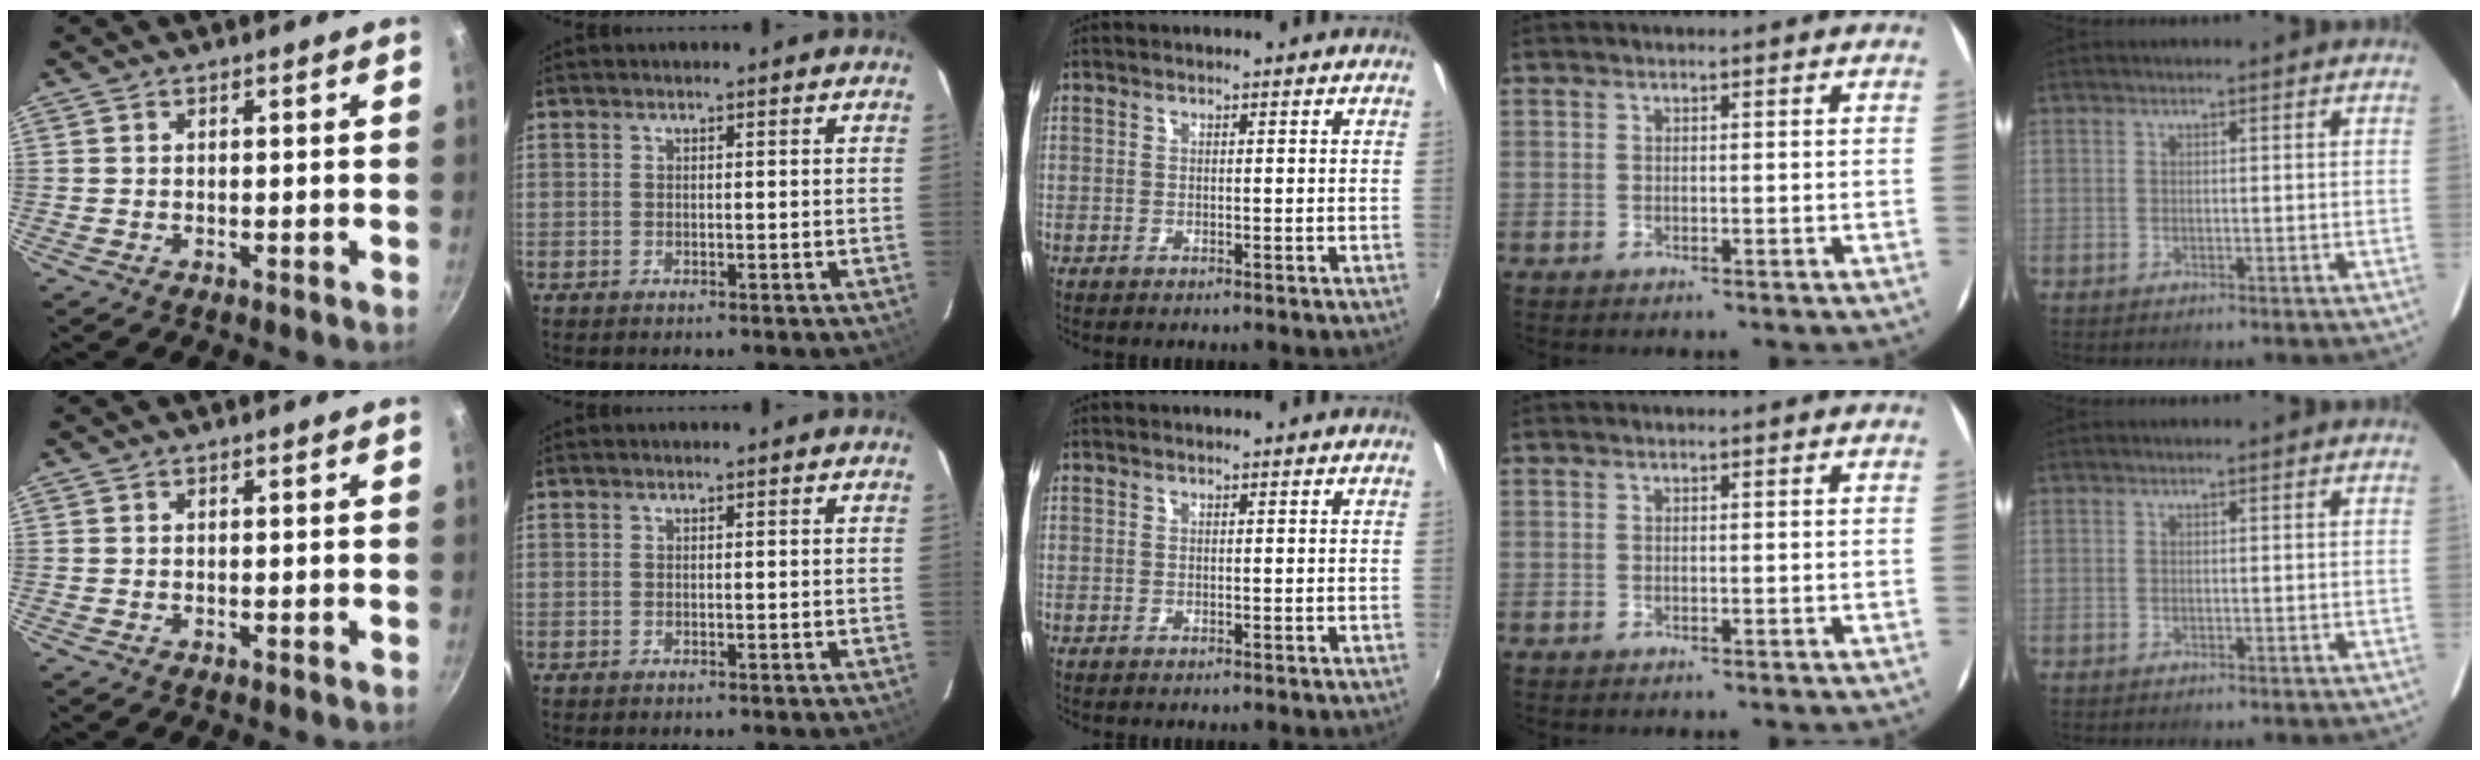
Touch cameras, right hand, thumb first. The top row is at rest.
{}